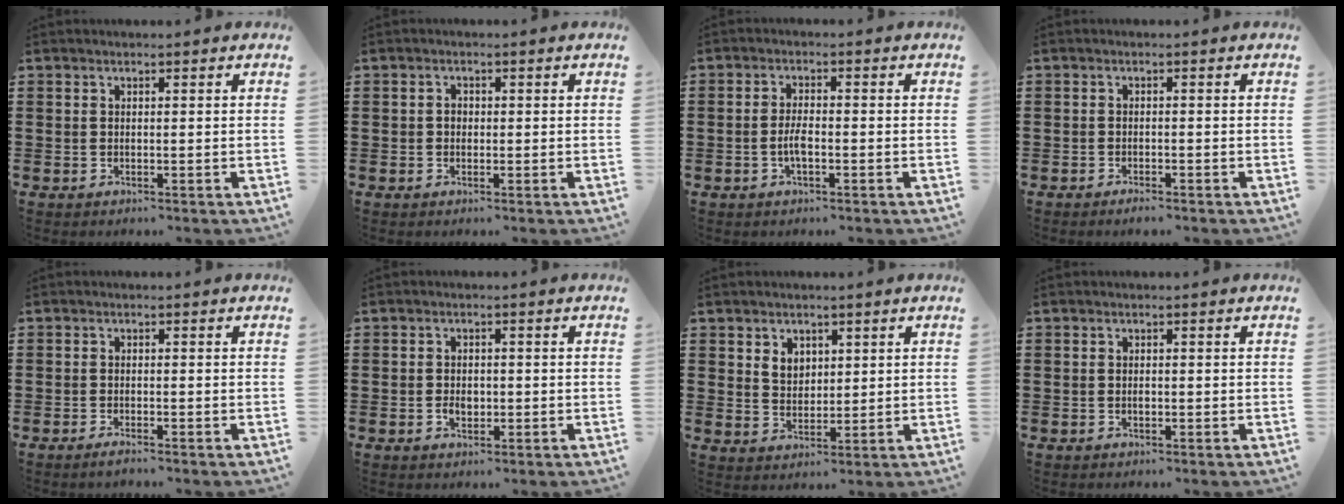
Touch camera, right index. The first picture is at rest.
{"total": 1.0, "force": [-0.1, 0.8, 0.5], "torque": [-0.012, 0.003, -0.003]}
{"total": 3.2, "force": [-0.9, 1.1, 2.9], "torque": [-0.068, -0.002, -0.021]}
{"total": 1.0, "force": [-1.0, 0.1, 0.3], "torque": [-0.009, -0.003, -0.018]}
{"total": 1.0, "force": [-0.9, 0.0, 0.5], "torque": [-0.011, -0.004, -0.016]}
{"total": 2.2, "force": [-0.4, 1.5, 1.6], "torque": [-0.031, 0.004, -0.009]}
{"total": 3.3, "force": [1.8, 2.5, 1.1], "torque": [-0.031, 0.010, 0.033]}
{"total": 0.9, "force": [-0.2, 0.5, 0.8], "torque": [-0.017, -0.003, -0.003]}